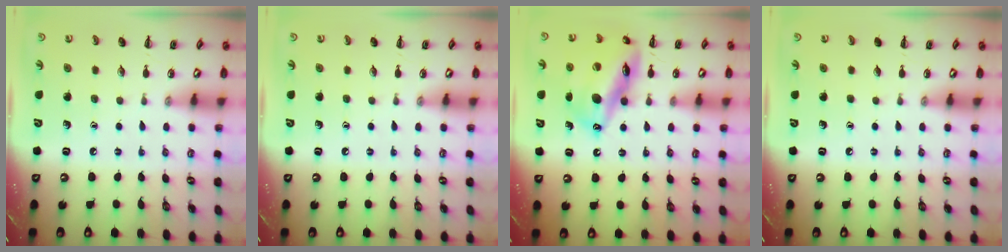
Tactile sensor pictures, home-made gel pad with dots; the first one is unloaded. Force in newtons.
{"total": 0.0}
{"total": 17.9, "press": 17.5, "slide": 4.1}
{"total": 0.0}